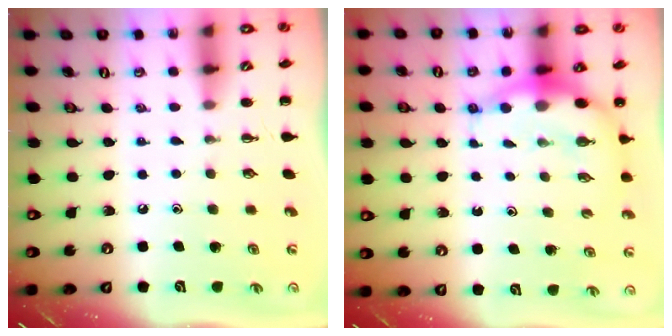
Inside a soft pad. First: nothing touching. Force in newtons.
{"total": 7.3, "press": 7.1, "slide": 1.7}